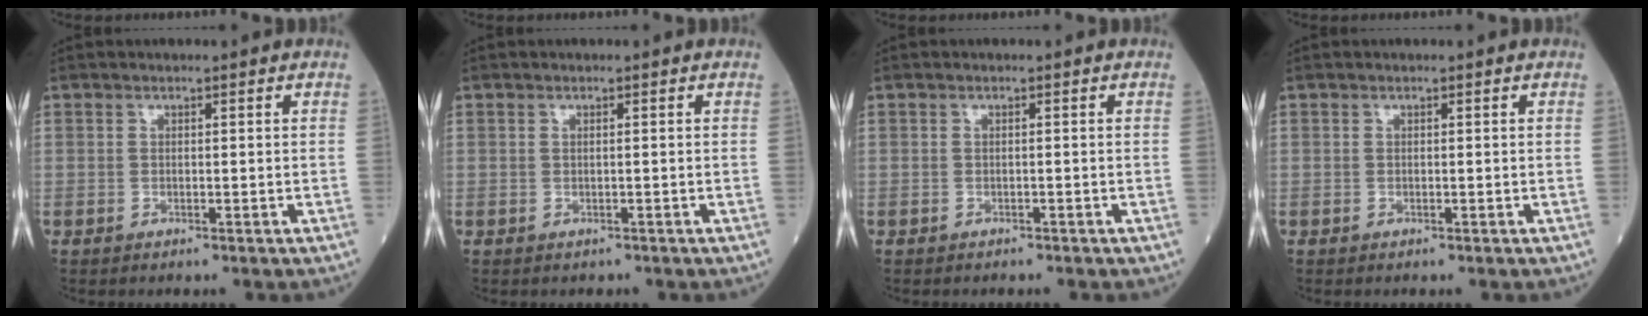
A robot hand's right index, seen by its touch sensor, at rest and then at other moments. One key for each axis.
{"total": 0.0}
{"total": 1.1, "fx": -0.9, "fy": 0.5, "fz": 0.4, "tx": -0.011, "ty": -0.001, "tz": -0.011}
{"total": 0.0}